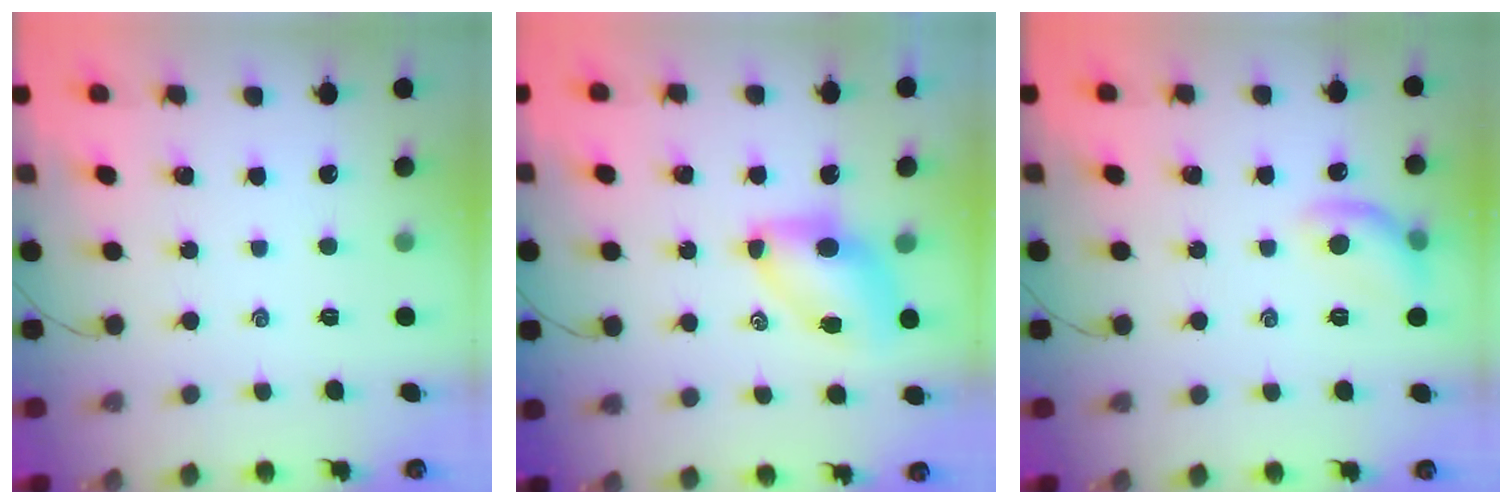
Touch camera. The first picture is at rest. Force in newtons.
{"total": 7.2, "press": 7.1, "slide": 1.1}
{"total": 9.8, "press": 9.8, "slide": 0.2}